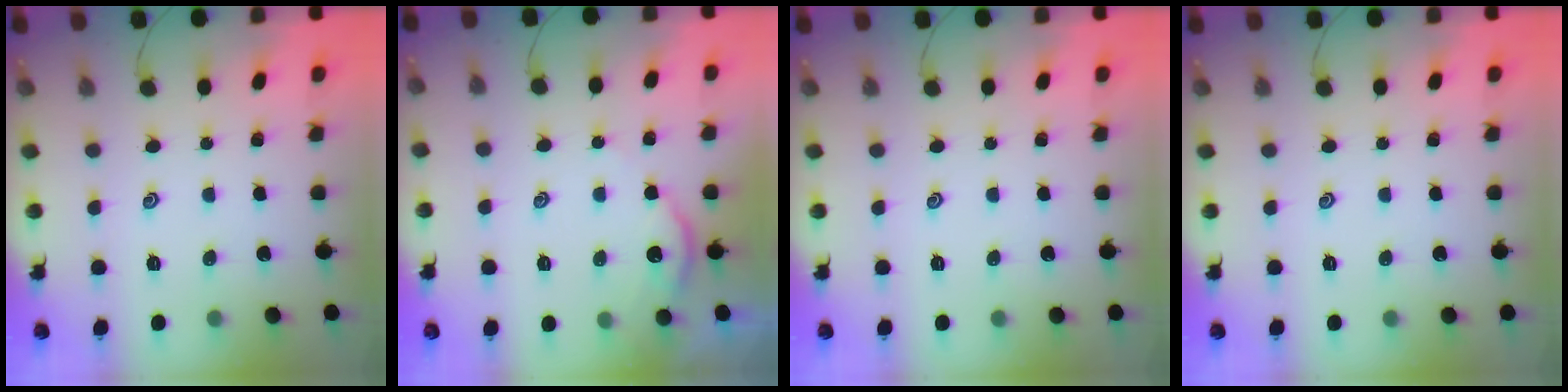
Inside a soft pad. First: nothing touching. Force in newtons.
{"total": 2.8, "press": 2.8, "slide": 0.4}
{"total": 0.0}
{"total": 0.0}